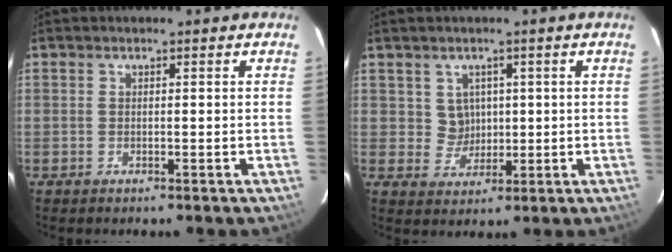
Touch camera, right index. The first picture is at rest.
{"total": 3.9, "force": [1.3, 3.7, 0.3], "torque": [-0.004, 0.011, 0.029]}